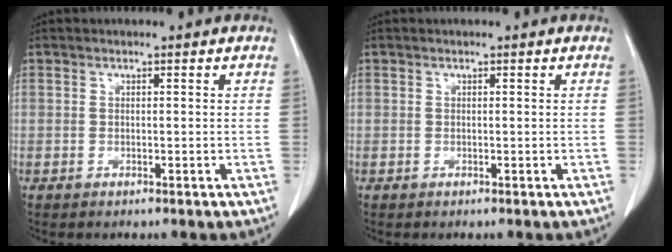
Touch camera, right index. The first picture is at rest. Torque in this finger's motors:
{"motor_torque": [0.07, 0.01, 0.01, 0.01]}